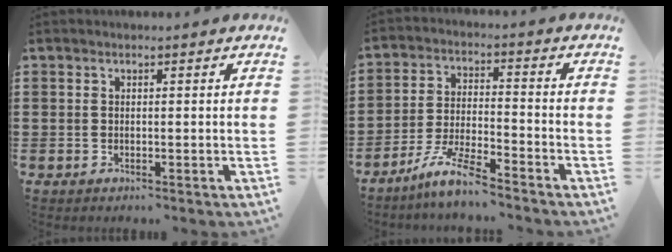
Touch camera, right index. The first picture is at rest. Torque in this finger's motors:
{"motor_torque": [1.33, 0.81, 0.26, 0.11]}